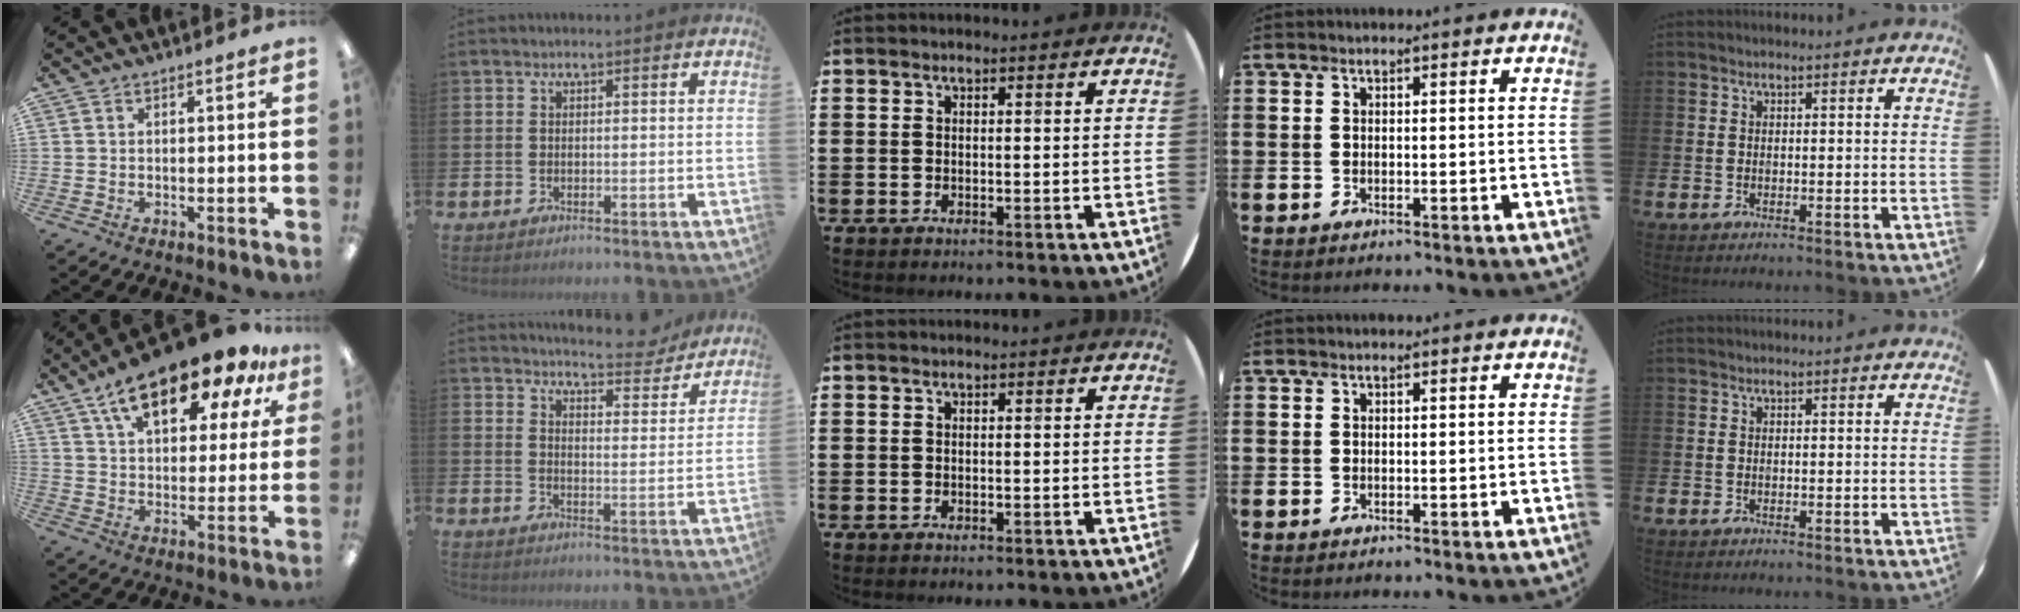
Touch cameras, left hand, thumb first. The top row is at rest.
{"thumb": {"total": 18.7, "force": [13.0, 7.6, 11.0], "torque": [-0.189, -0.068, 0.221]}, "index": {"total": 5.7, "force": [5.6, 0.8, 0.8], "torque": [-0.017, -0.042, 0.094]}}